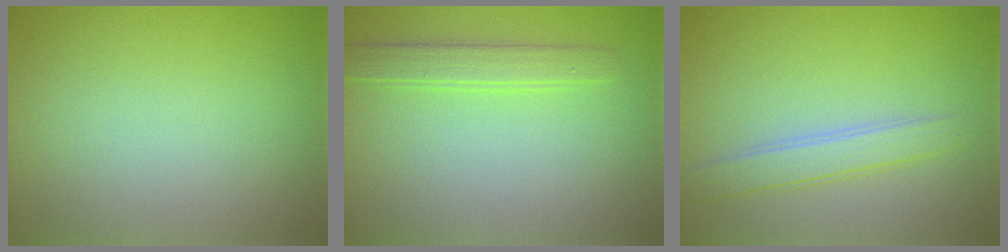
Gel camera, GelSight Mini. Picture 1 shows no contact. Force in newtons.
{"total": 2.3, "press": 2.3, "slide": 0.2}
{"total": 2.5, "press": 2.5, "slide": 0.1}